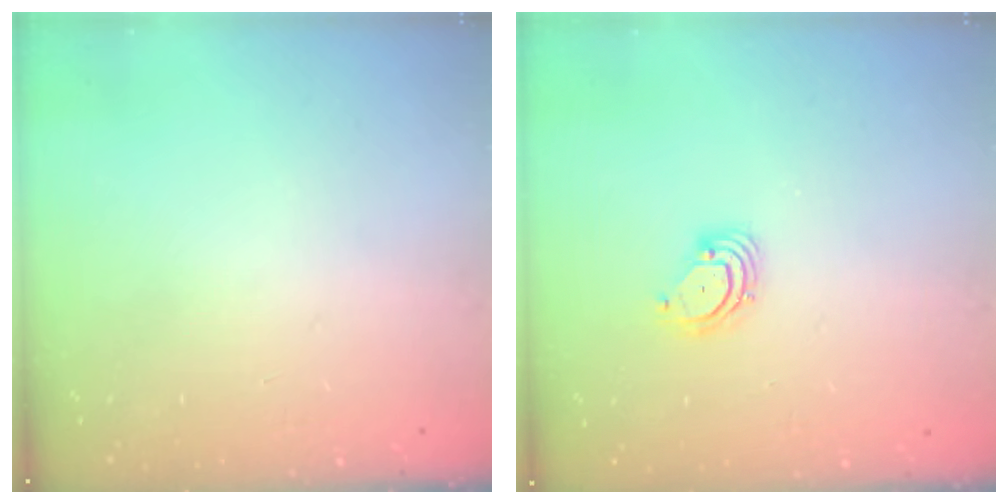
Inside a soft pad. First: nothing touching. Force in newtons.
{"total": 3.6, "press": 3.6, "slide": 0.3}